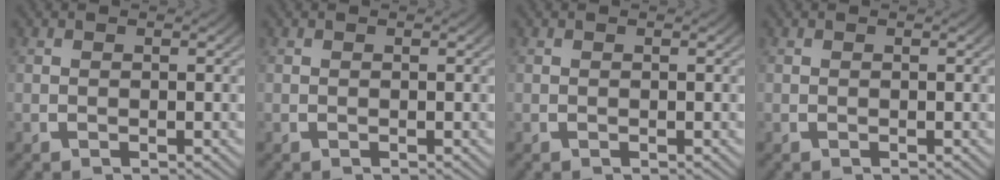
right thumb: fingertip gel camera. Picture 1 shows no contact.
{"total": 0.0}
{"total": 0.0}
{"total": 0.0}